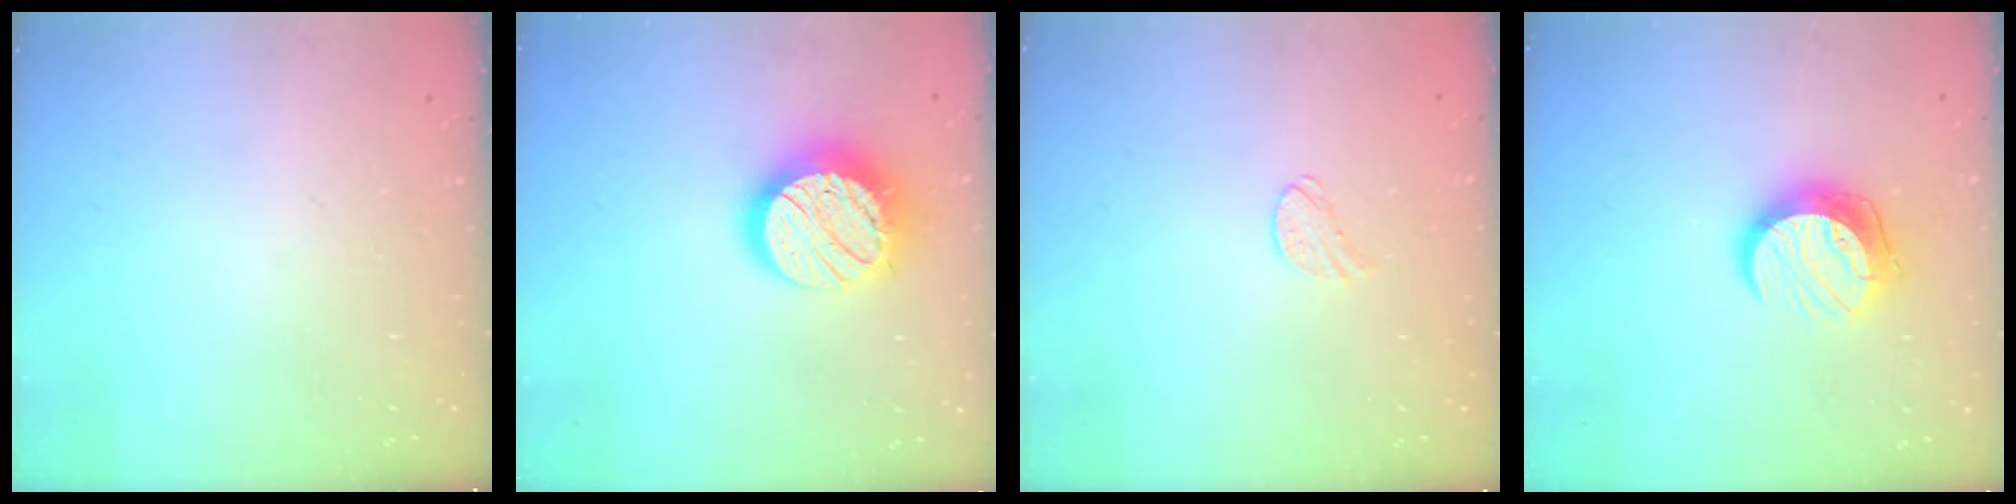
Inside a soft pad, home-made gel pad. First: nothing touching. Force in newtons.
{"total": 14.8, "press": 14.8, "slide": 0.6}
{"total": 5.3, "press": 5.3, "slide": 0.5}
{"total": 11.1, "press": 11.1, "slide": 1.0}